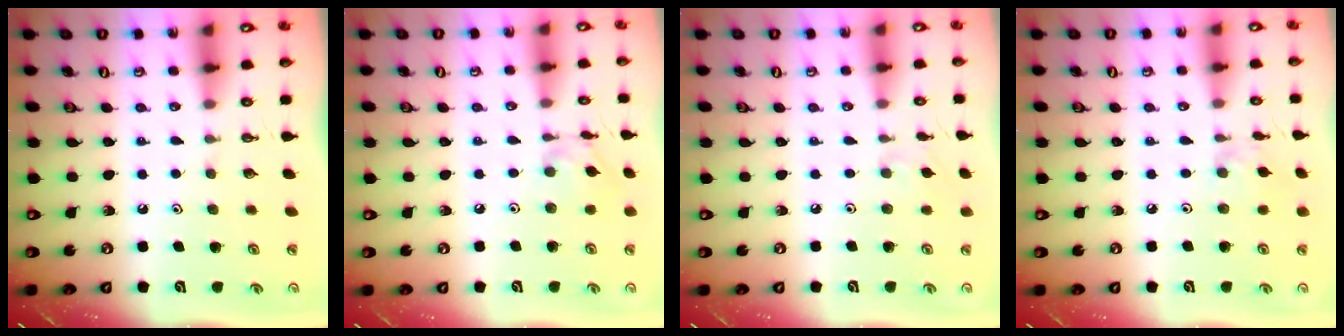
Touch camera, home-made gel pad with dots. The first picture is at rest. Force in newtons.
{"total": 8.5, "press": 8.5, "slide": 0.5}
{"total": 2.2, "press": 2.2, "slide": 0.5}
{"total": 1.9, "press": 1.8, "slide": 0.5}